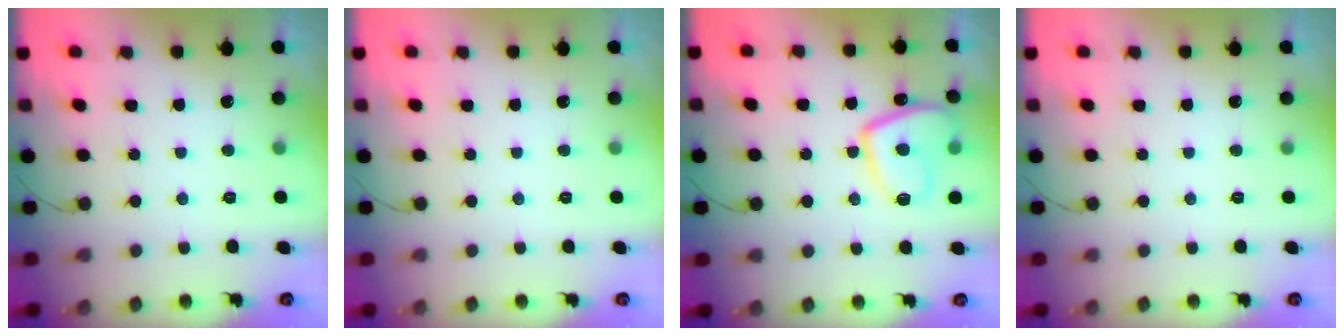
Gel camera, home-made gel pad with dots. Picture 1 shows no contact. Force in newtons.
{"total": 0.0}
{"total": 11.7, "press": 11.6, "slide": 1.2}
{"total": 0.0}